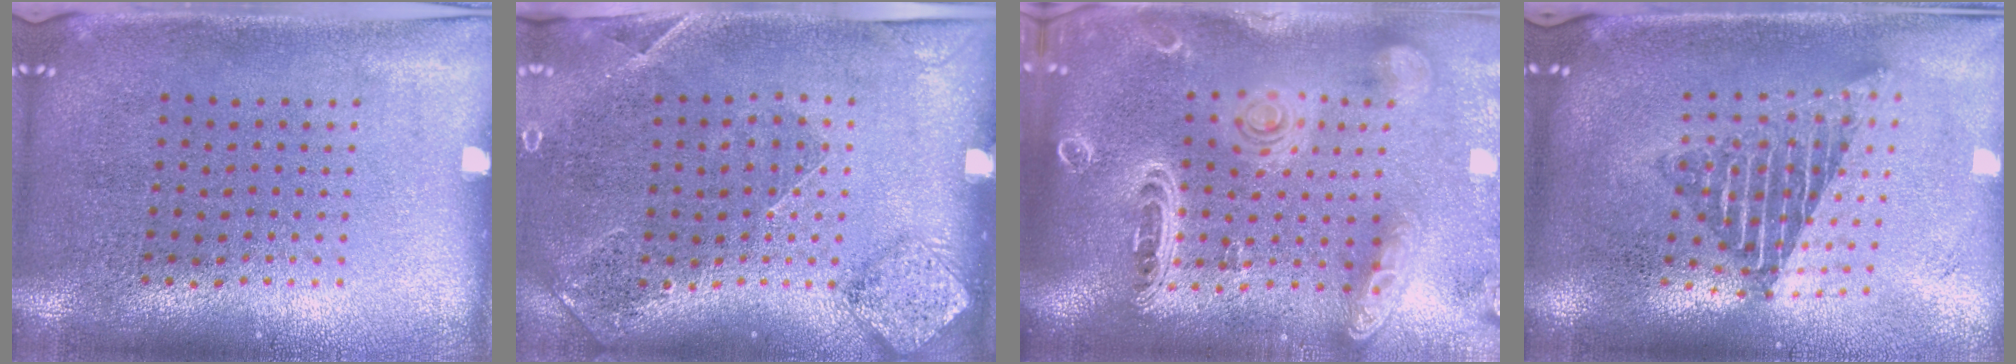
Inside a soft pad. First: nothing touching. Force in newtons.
{"total": 1.5, "press": 1.4, "slide": 0.6}
{"total": 2.8, "press": 2.4, "slide": 1.4}
{"total": 1.9, "press": 1.5, "slide": 1.1}